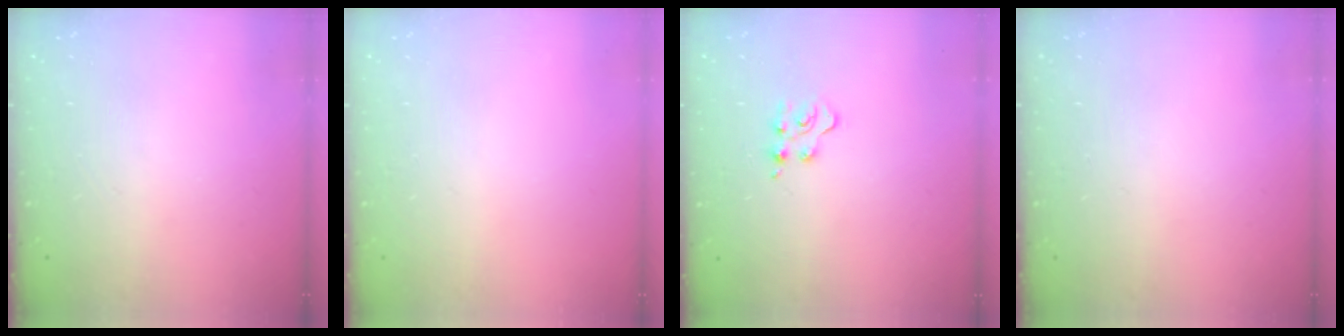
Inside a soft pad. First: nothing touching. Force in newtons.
{"total": 0.0}
{"total": 4.4, "press": 4.3, "slide": 0.5}
{"total": 0.0}